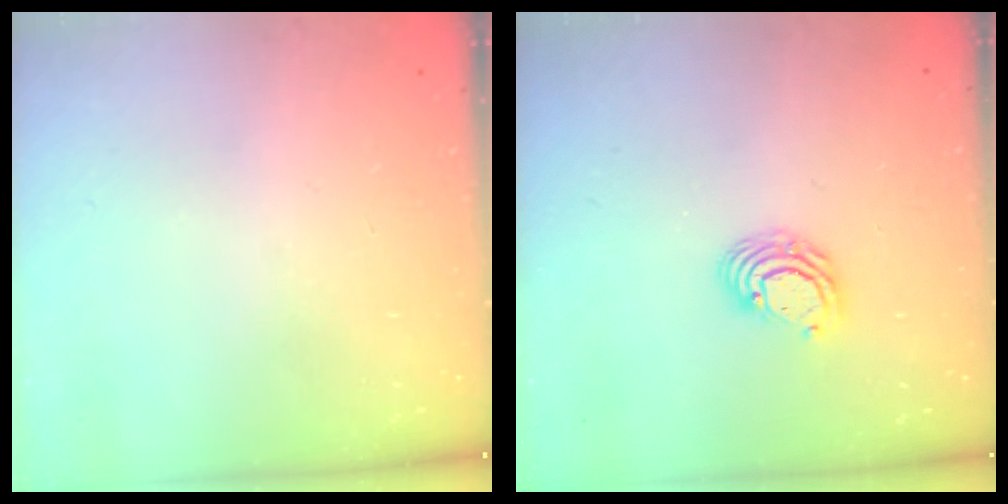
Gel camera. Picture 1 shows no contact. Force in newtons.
{"total": 5.4, "press": 5.4, "slide": 0.2}